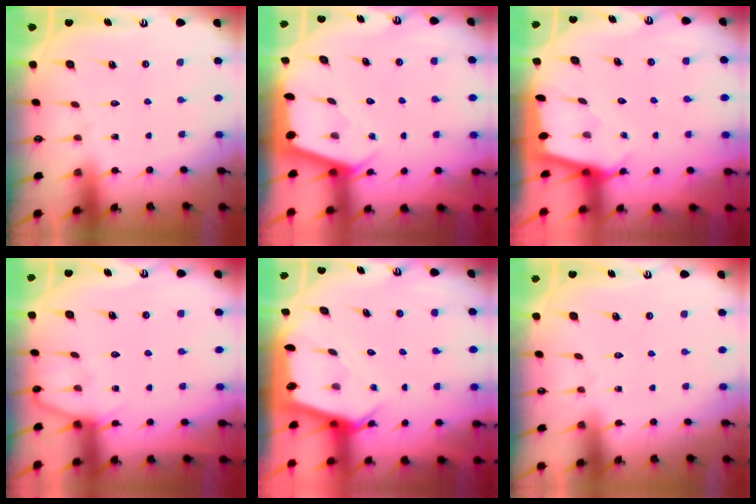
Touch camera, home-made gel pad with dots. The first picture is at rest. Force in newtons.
{"total": 2.5, "press": 2.5, "slide": 0.3}
{"total": 2.3, "press": 2.3, "slide": 0.3}
{"total": 5.9, "press": 5.9, "slide": 0.6}
{"total": 4.8, "press": 4.8, "slide": 0.5}
{"total": 1.9, "press": 1.9, "slide": 0.3}